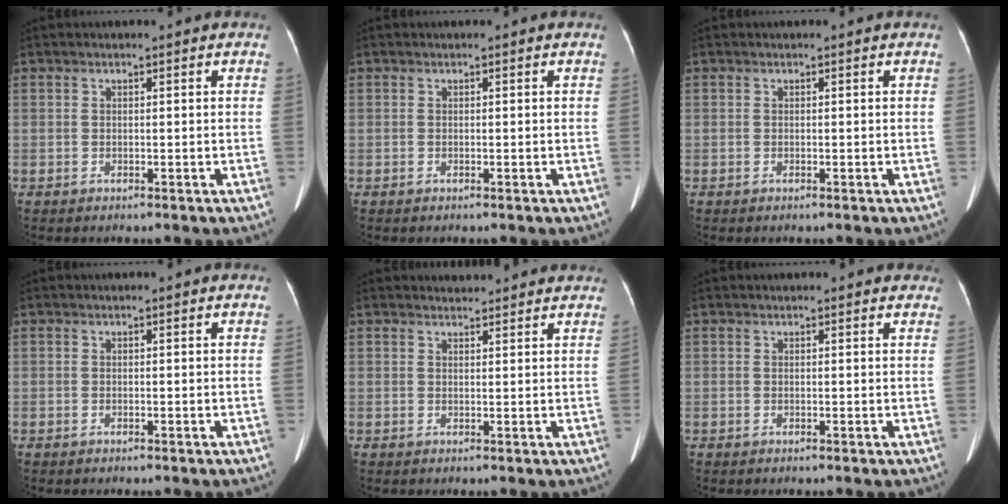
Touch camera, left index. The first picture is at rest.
{"total": 0.0}
{"total": 0.0}
{"total": 0.0}
{"total": 3.6, "force": [3.6, 0.7, 0.3], "torque": [-0.010, 0.019, 0.042]}
{"total": 4.9, "force": [4.4, 1.6, 1.7], "torque": [-0.012, 0.022, 0.040]}